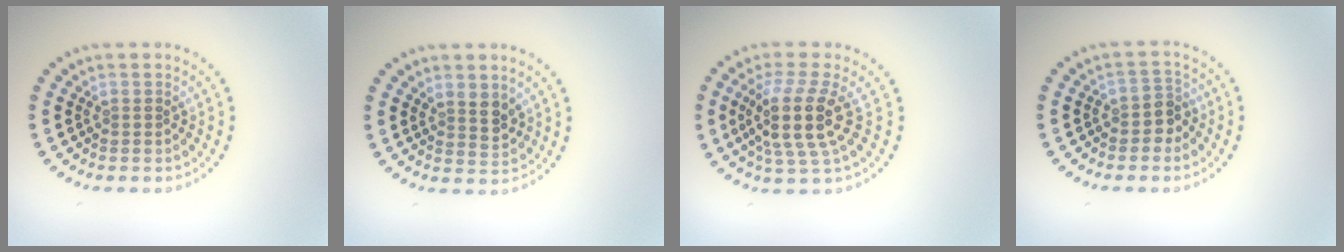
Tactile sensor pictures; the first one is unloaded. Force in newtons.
{"total": 2.2, "press": 1.8, "slide": 1.2}
{"total": 4.7, "press": 3.8, "slide": 2.8}
{"total": 2.0, "press": 1.7, "slide": 1.1}